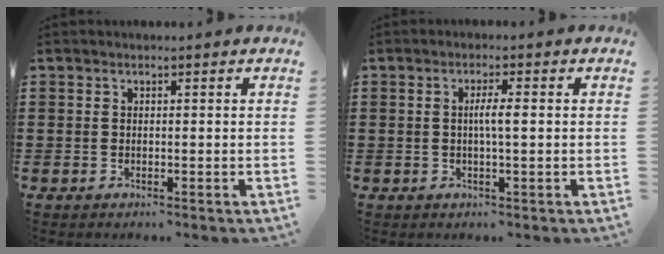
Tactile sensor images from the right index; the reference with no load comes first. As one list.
[{"total": 2.8, "force": [0.0, 0.2, 2.8], "torque": [-0.051, -0.003, -0.003]}]